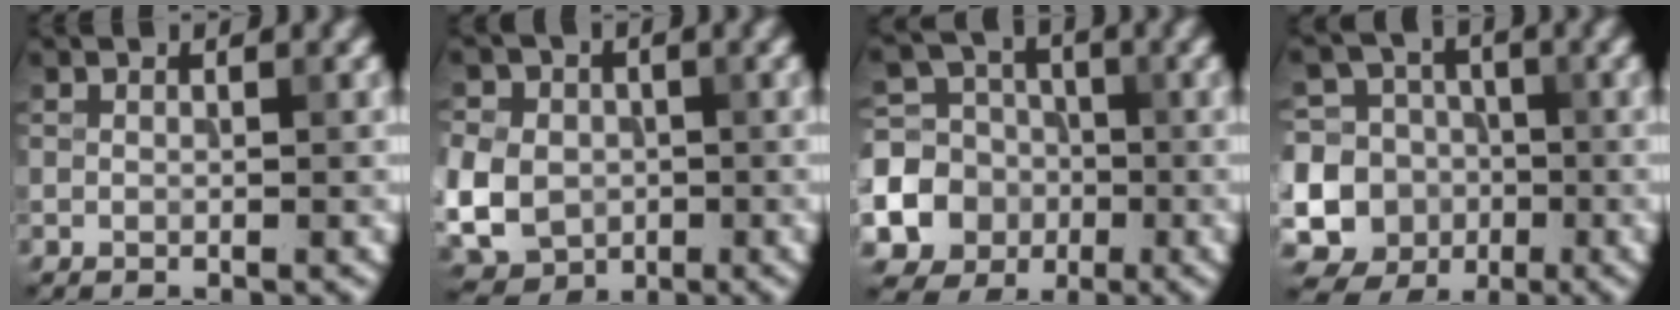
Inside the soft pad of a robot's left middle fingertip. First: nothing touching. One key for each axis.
{"total": 7.9, "fx": -0.9, "fy": 6.8, "fz": 3.8, "tx": -0.088, "ty": -0.008, "tz": -0.041}
{"total": 11.3, "fx": -3.3, "fy": 10.4, "fz": 3.1, "tx": -0.082, "ty": -0.018, "tz": -0.073}
{"total": 15.1, "fx": -3.5, "fy": 14.4, "fz": 3.2, "tx": -0.103, "ty": 0.000, "tz": -0.074}